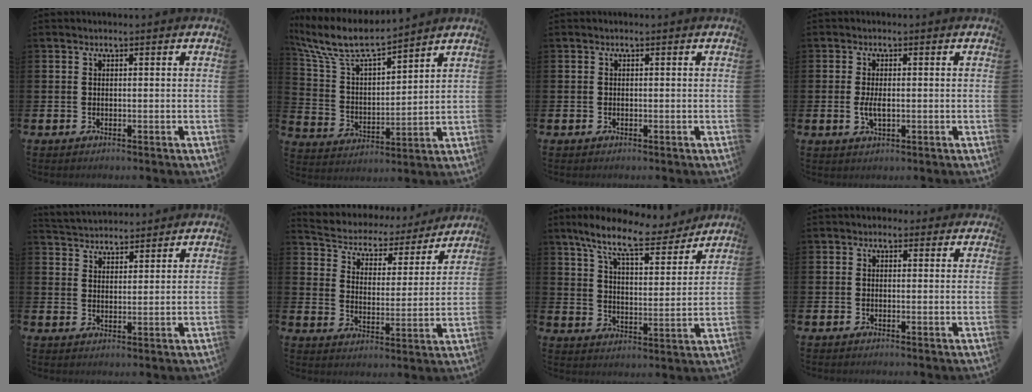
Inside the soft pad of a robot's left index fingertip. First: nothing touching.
{"total": 8.7, "force": [7.9, 1.8, 3.3], "torque": [-0.104, -0.047, 0.138]}
{"total": 0.0}
{"total": 2.7, "force": [-0.2, 1.2, 2.4], "torque": [-0.039, 0.001, -0.006]}
{"total": 3.9, "force": [3.8, 0.9, -0.4], "torque": [-0.012, -0.018, 0.071]}
{"total": 4.4, "force": [4.0, 1.8, 0.4], "torque": [-0.033, -0.036, 0.061]}
{"total": 10.8, "force": [9.3, 2.2, 5.0], "torque": [-0.114, -0.048, 0.159]}
{"total": 0.9, "force": [0.4, 0.8, 0.1], "torque": [0.004, 0.008, 0.004]}